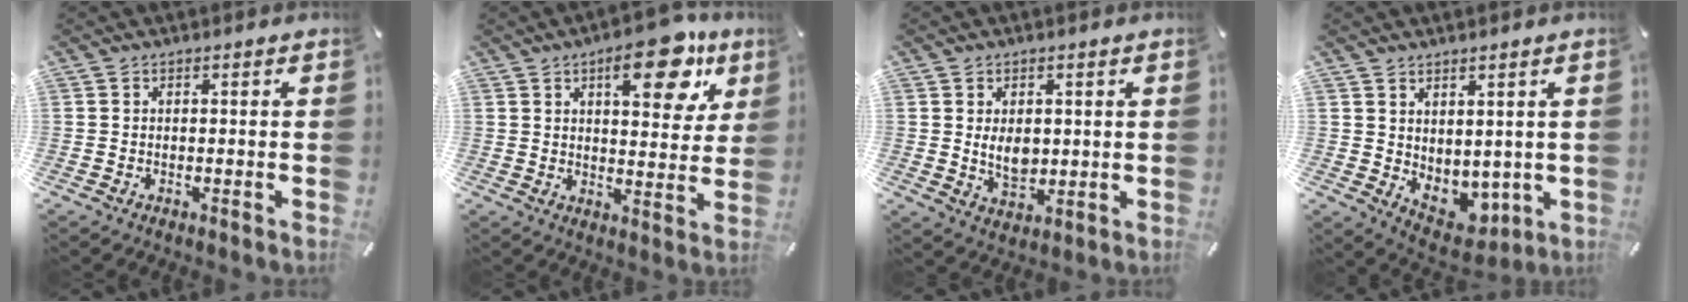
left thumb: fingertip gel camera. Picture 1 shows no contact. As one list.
[{"total": 15.7, "force": [8.4, 6.9, 11.3], "torque": [-0.138, -0.042, 0.132]}, {"total": 6.2, "force": [0.9, 4.5, 4.2], "torque": [-0.073, -0.008, 0.011]}, {"total": 4.5, "force": [1.6, 4.0, 1.3], "torque": [-0.003, -0.027, 0.035]}]